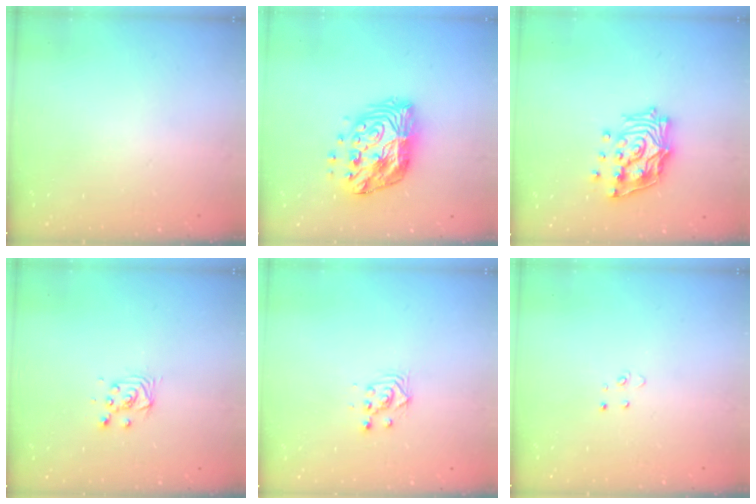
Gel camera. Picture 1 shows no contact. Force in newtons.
{"total": 15.8, "press": 15.7, "slide": 1.3}
{"total": 17.0, "press": 16.8, "slide": 2.2}
{"total": 4.6, "press": 4.6, "slide": 0.5}
{"total": 2.8, "press": 2.8, "slide": 0.1}
{"total": 2.6, "press": 2.6, "slide": 0.2}